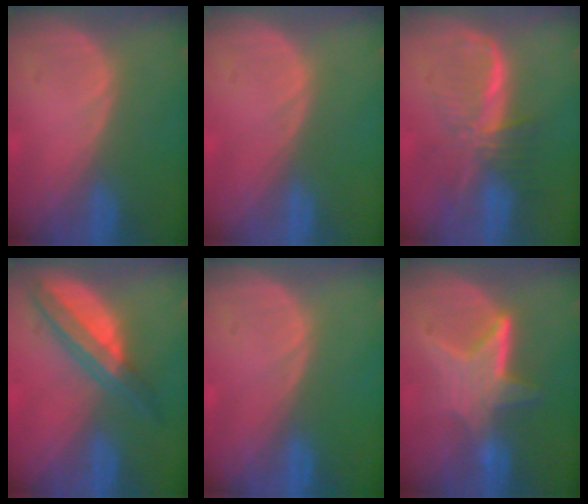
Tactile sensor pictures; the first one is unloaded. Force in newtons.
{"total": 0.0}
{"total": 7.9, "press": 6.8, "slide": 3.9}
{"total": 6.8, "press": 5.8, "slide": 3.4}
{"total": 0.0}
{"total": 6.7, "press": 6.1, "slide": 2.7}